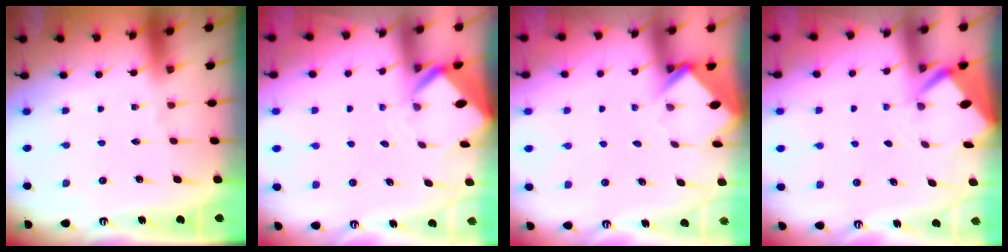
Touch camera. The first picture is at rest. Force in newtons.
{"total": 3.1, "press": 3.1, "slide": 0.2}
{"total": 3.9, "press": 3.8, "slide": 0.3}
{"total": 2.6, "press": 2.5, "slide": 0.3}